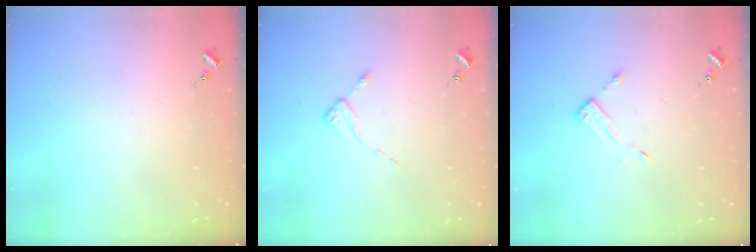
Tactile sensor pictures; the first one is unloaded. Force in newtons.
{"total": 2.3, "press": 2.3, "slide": 0.4}
{"total": 3.1, "press": 3.1, "slide": 0.2}